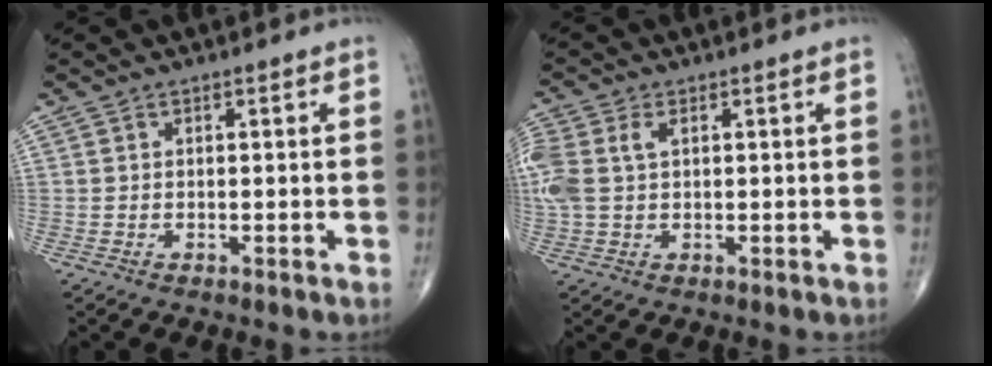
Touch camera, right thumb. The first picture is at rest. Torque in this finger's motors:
{"motor_torque": [0.18, 0.10, 0.64, 0.27, 0.21]}